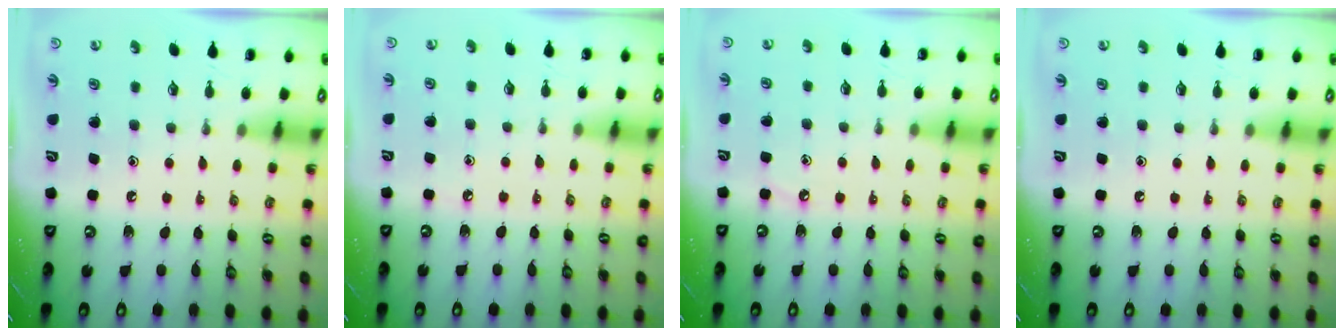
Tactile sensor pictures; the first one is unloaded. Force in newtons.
{"total": 4.7, "press": 4.6, "slide": 0.6}
{"total": 2.8, "press": 2.7, "slide": 0.4}
{"total": 0.0}